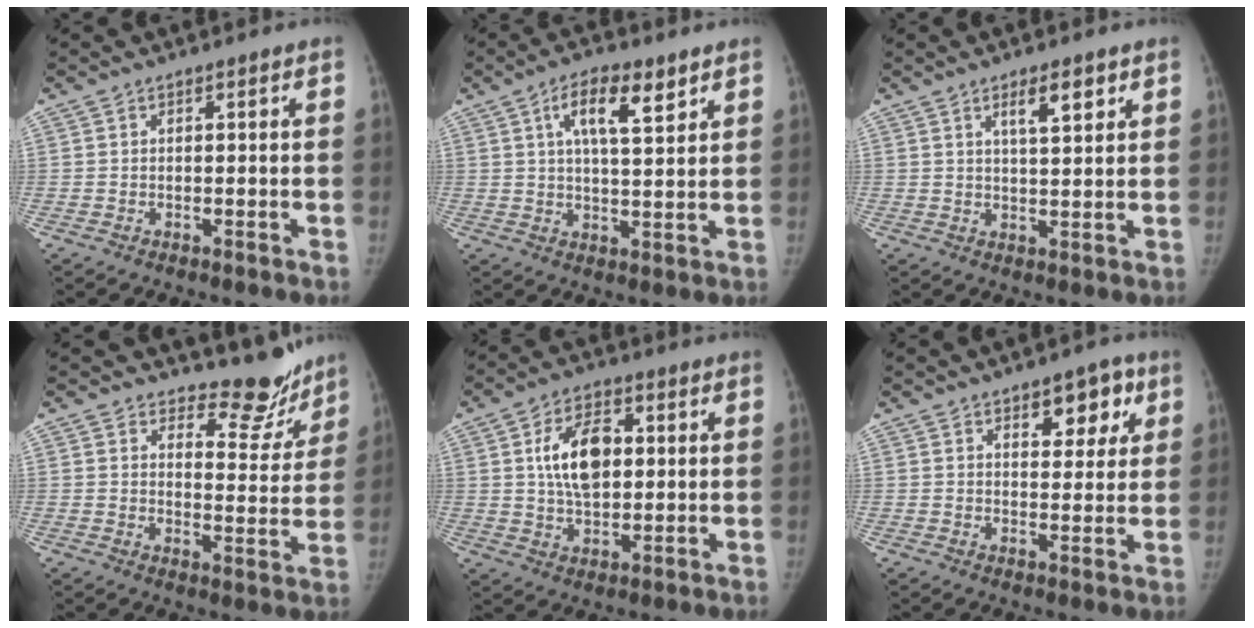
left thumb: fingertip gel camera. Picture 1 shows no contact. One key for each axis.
{"total": 9.4, "fx": 4.6, "fy": 3.4, "fz": 7.5, "tx": -0.112, "ty": -0.018, "tz": 0.076}
{"total": 5.5, "fx": 3.1, "fy": 1.7, "fz": 4.3, "tx": -0.059, "ty": -0.019, "tz": 0.051}
{"total": 10.1, "fx": 9.1, "fy": 4.2, "fz": 1.6, "tx": 0.022, "ty": -0.085, "tz": 0.113}
{"total": 11.4, "fx": 2.1, "fy": 7.0, "fz": 8.7, "tx": -0.124, "ty": -0.002, "tz": 0.037}
{"total": 8.0, "fx": 4.0, "fy": 4.4, "fz": 5.4, "tx": -0.032, "ty": -0.016, "tz": 0.050}